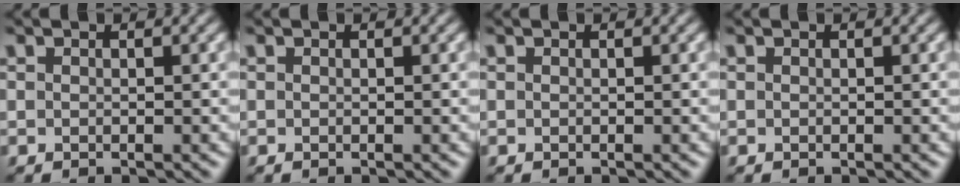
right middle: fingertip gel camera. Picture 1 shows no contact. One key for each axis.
{"total": 0.0}
{"total": 0.0}
{"total": 0.0}